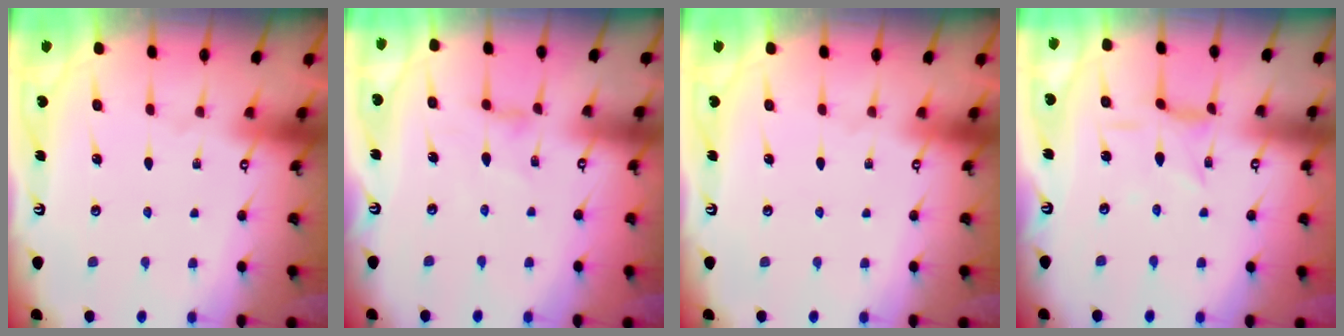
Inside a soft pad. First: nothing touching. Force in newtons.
{"total": 2.5, "press": 2.4, "slide": 0.4}
{"total": 0.0}
{"total": 2.0, "press": 2.0, "slide": 0.3}